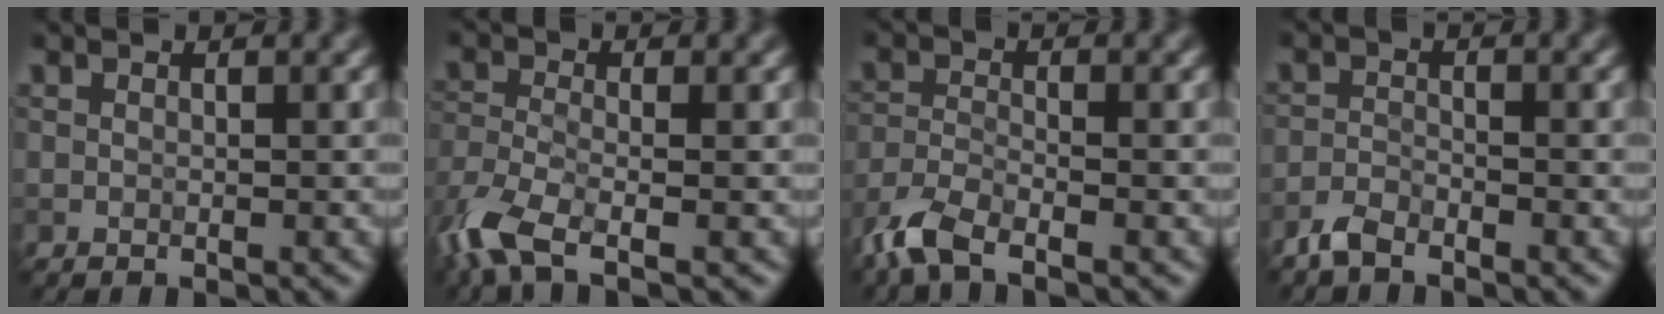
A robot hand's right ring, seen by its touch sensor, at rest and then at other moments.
{"total": 5.7, "force": [-3.4, 2.1, 4.0], "torque": [-0.099, -0.015, -0.083]}
{"total": 4.1, "force": [-3.2, 1.1, 2.3], "torque": [-0.052, -0.010, -0.076]}
{"total": 2.0, "force": [-1.8, 0.5, 0.7], "torque": [-0.015, 0.002, -0.042]}